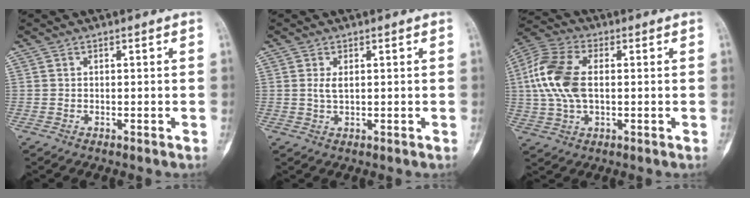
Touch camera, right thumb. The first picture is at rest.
{"total": 2.0, "force": [0.5, 0.9, 1.7], "torque": [-0.037, -0.001, 0.013]}
{"total": 13.0, "force": [1.1, 7.5, 10.6], "torque": [-0.237, 0.016, 0.018]}